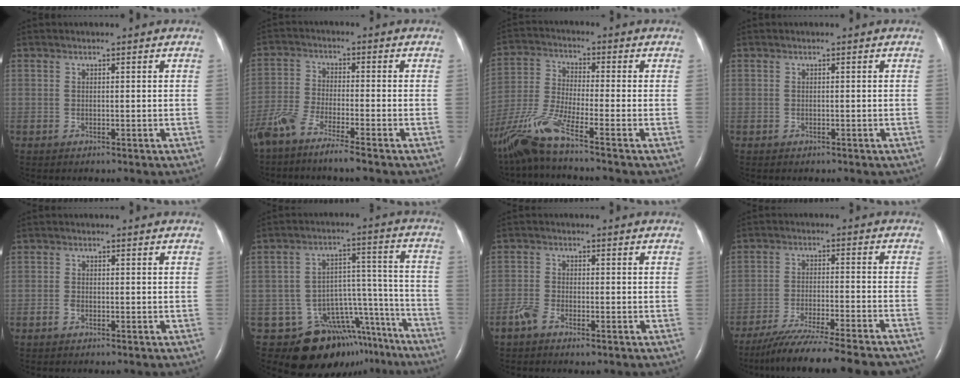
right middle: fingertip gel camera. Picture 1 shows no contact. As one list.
[{"total": 6.9, "force": [-5.5, 0.0, 4.2], "torque": [-0.095, -0.016, -0.111]}, {"total": 10.5, "force": [-7.8, -0.9, 7.0], "torque": [-0.158, -0.031, -0.154]}, {"total": 1.0, "force": [-0.7, 0.4, 0.4], "torque": [-0.013, -0.001, -0.005]}, {"total": 0.9, "force": [-0.6, 0.5, 0.5], "torque": [-0.013, 0.001, -0.011]}, {"total": 15.5, "force": [-12.4, 8.2, 4.6], "torque": [-0.035, 0.074, -0.162]}, {"total": 3.3, "force": [-2.2, 1.2, 2.1], "torque": [-0.049, -0.001, -0.042]}, {"total": 20.2, "force": [-18.0, 0.8, 9.1], "torque": [-0.114, -0.041, -0.259]}]